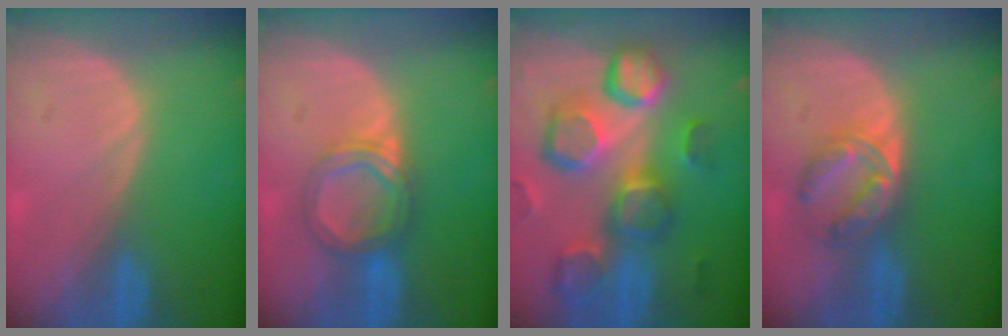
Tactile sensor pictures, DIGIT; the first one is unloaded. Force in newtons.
{"total": 5.3, "press": 5.1, "slide": 1.5}
{"total": 13.2, "press": 11.5, "slide": 6.5}
{"total": 5.8, "press": 5.5, "slide": 1.7}